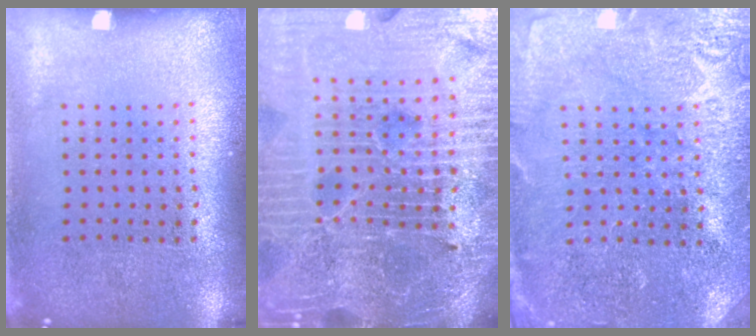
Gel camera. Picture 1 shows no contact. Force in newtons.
{"total": 6.6, "press": 5.8, "slide": 3.0}
{"total": 3.2, "press": 3.1, "slide": 0.5}